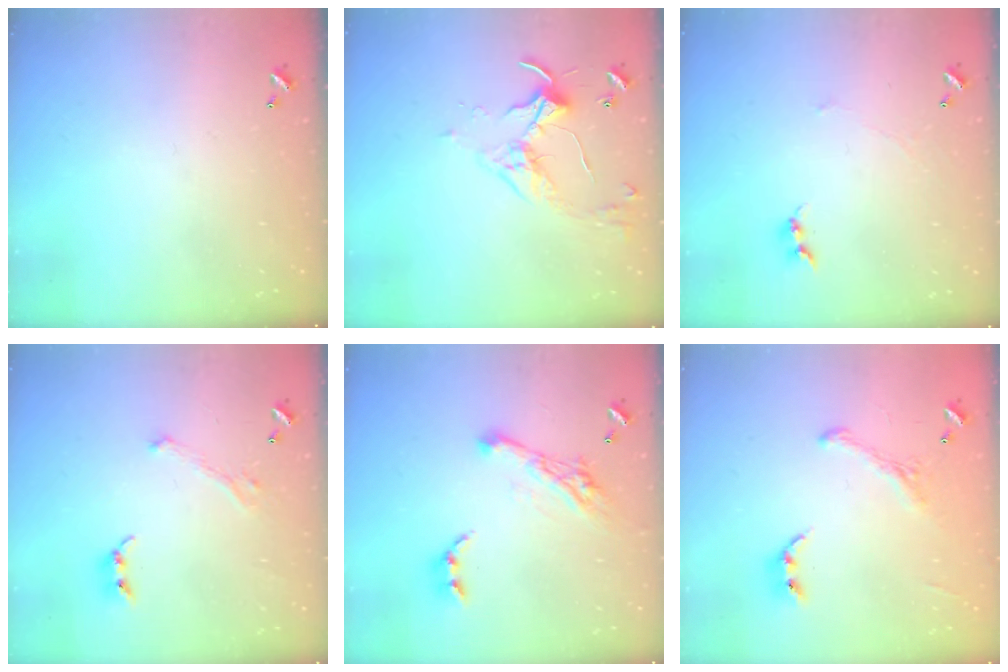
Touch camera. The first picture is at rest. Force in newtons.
{"total": 3.5, "press": 3.5, "slide": 0.7}
{"total": 1.2, "press": 1.1, "slide": 0.5}
{"total": 2.6, "press": 2.4, "slide": 1.0}
{"total": 10.4, "press": 10.3, "slide": 0.9}
{"total": 1.9, "press": 1.6, "slide": 1.0}